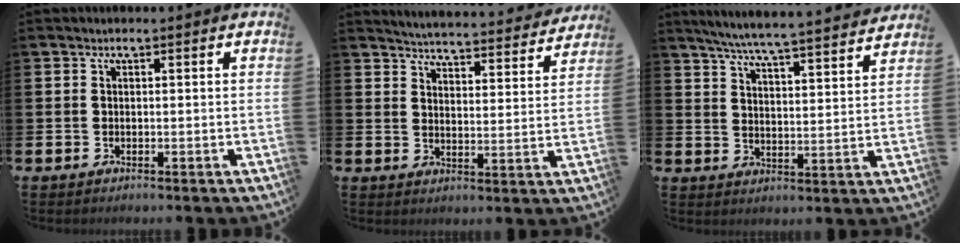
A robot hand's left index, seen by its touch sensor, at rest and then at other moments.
{"total": 5.0, "force": [5.0, 0.1, 0.5], "torque": [-0.026, -0.044, 0.083]}
{"total": 6.7, "force": [6.3, -0.3, 2.1], "torque": [-0.064, -0.046, 0.110]}